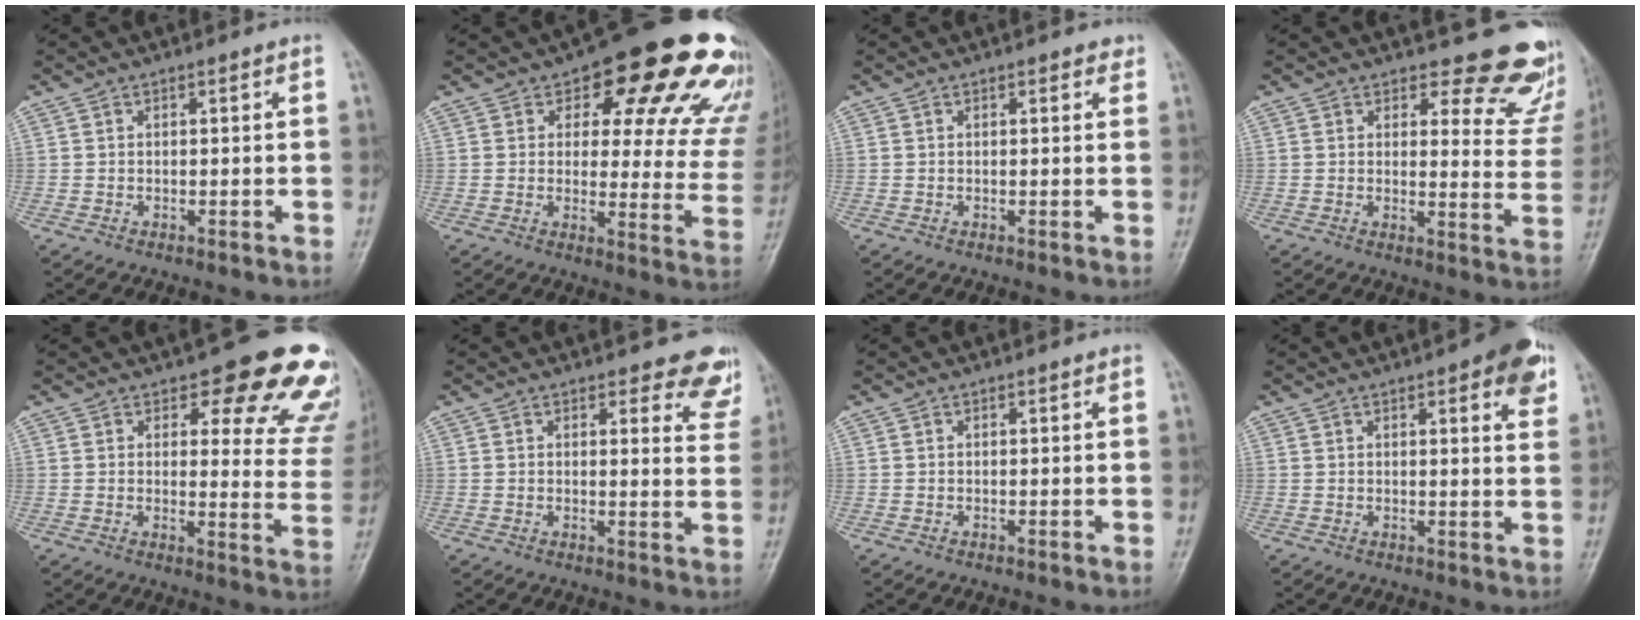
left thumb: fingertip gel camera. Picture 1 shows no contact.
{"total": 22.3, "force": [13.4, 9.7, 15.0], "torque": [-0.134, -0.058, 0.155]}
{"total": 1.3, "force": [0.9, 0.7, 0.7], "torque": [0.000, -0.003, 0.006]}
{"total": 14.0, "force": [12.3, 5.5, 4.1], "torque": [0.011, -0.110, 0.113]}
{"total": 17.1, "force": [11.9, 6.7, 10.3], "torque": [-0.062, -0.070, 0.121]}
{"total": 8.0, "force": [6.9, 2.9, 2.7], "torque": [0.015, -0.039, 0.050]}
{"total": 0.0}
{"total": 8.2, "force": [4.0, 2.4, 6.7], "torque": [-0.063, -0.011, 0.042]}